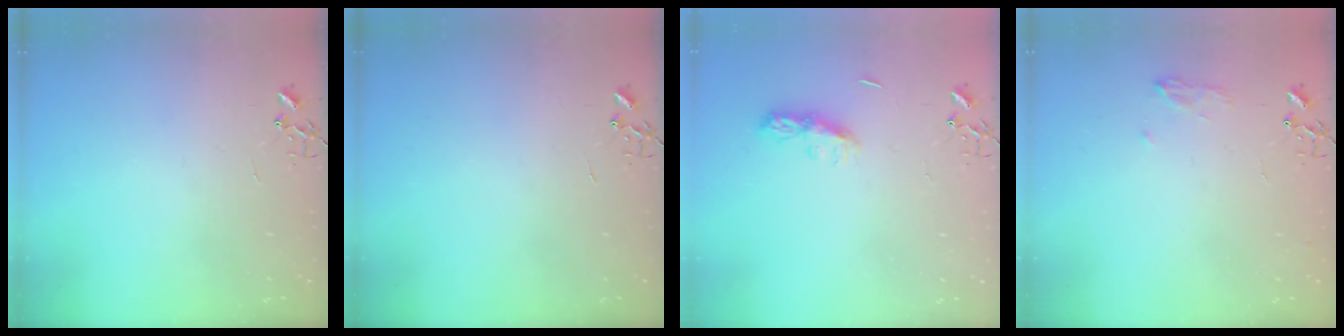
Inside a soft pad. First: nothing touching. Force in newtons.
{"total": 0.0}
{"total": 7.8, "press": 7.8, "slide": 0.4}
{"total": 8.4, "press": 8.4, "slide": 0.9}